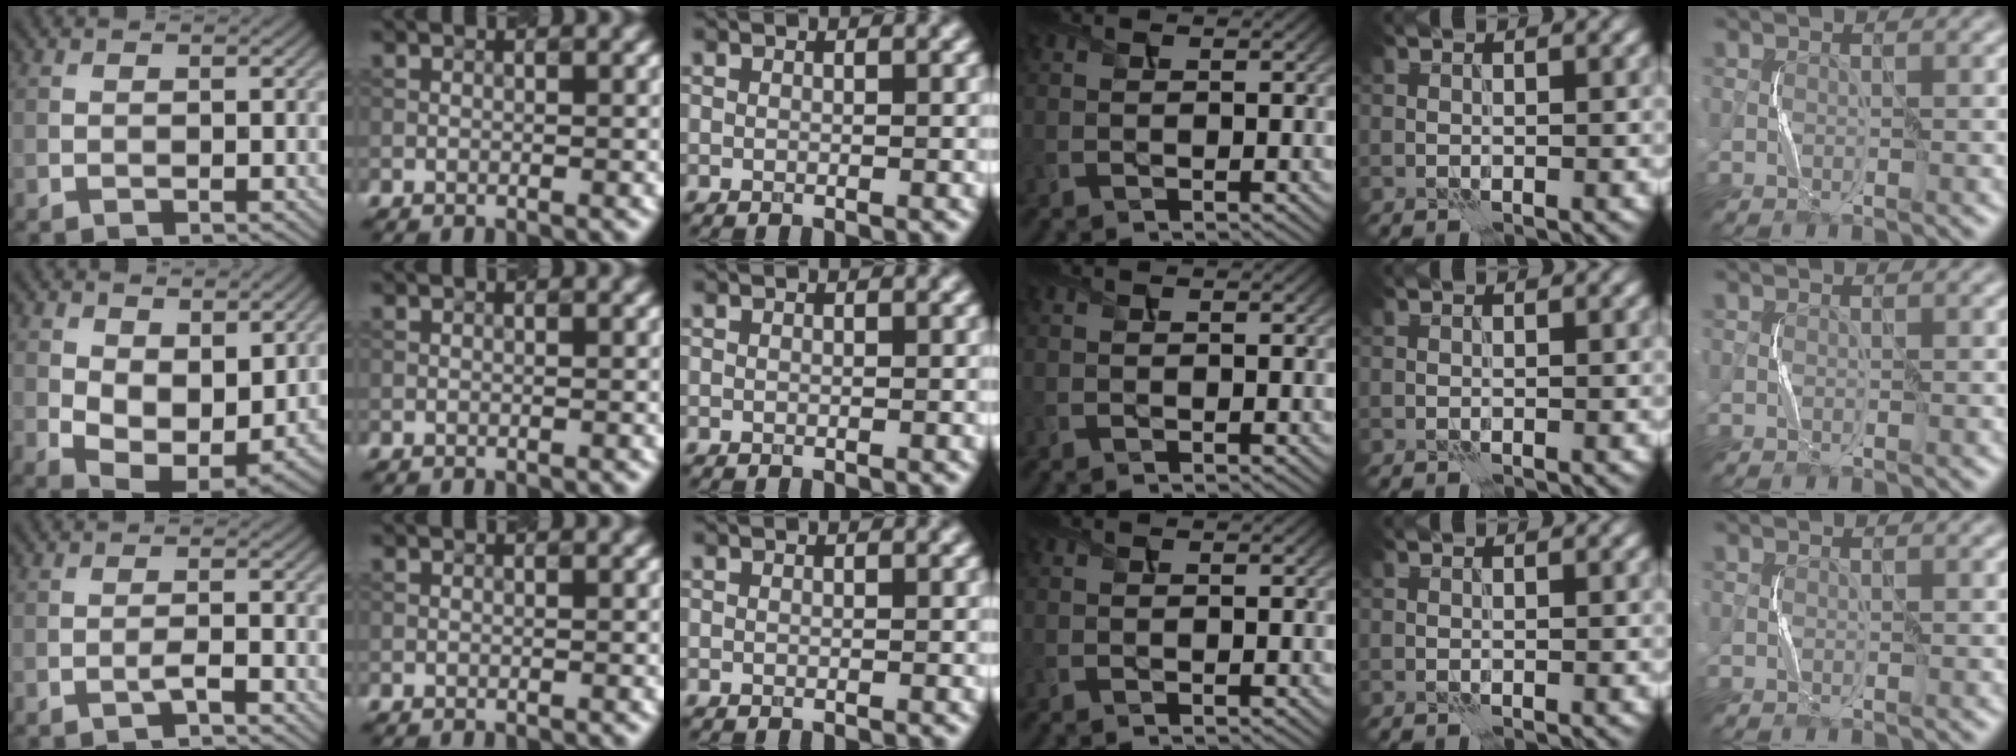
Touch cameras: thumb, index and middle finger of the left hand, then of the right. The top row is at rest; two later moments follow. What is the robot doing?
{"motion": "squeeze", "object": "air blower"}